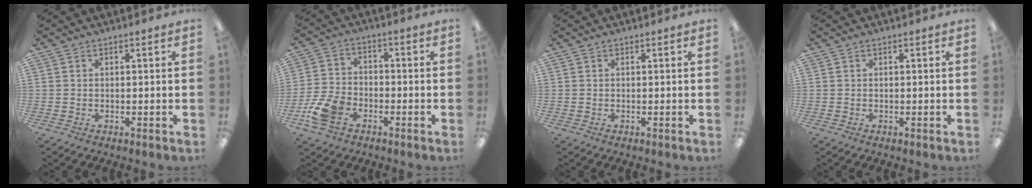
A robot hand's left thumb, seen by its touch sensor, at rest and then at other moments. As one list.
[{"total": 9.2, "force": [-4.7, 6.0, 5.2], "torque": [-0.112, 0.022, -0.083]}, {"total": 0.0}, {"total": 0.0}]